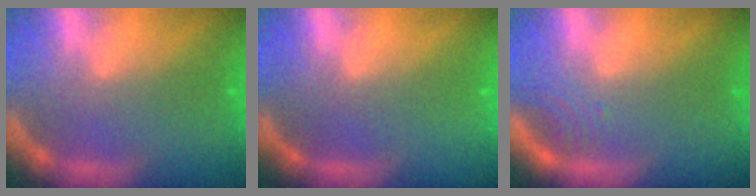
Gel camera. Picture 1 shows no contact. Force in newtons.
{"total": 0.0}
{"total": 2.0}